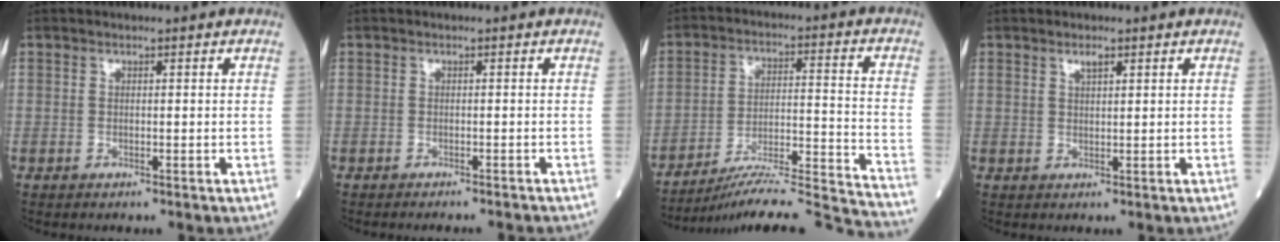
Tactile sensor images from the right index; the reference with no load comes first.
{"total": 5.2, "force": [-4.9, 0.1, 1.6], "torque": [-0.016, -0.017, -0.053]}
{"total": 21.6, "force": [-20.4, -1.9, 7.0], "torque": [-0.070, -0.005, -0.292]}
{"total": 1.5, "force": [1.0, 0.4, 1.0], "torque": [-0.019, 0.001, 0.018]}